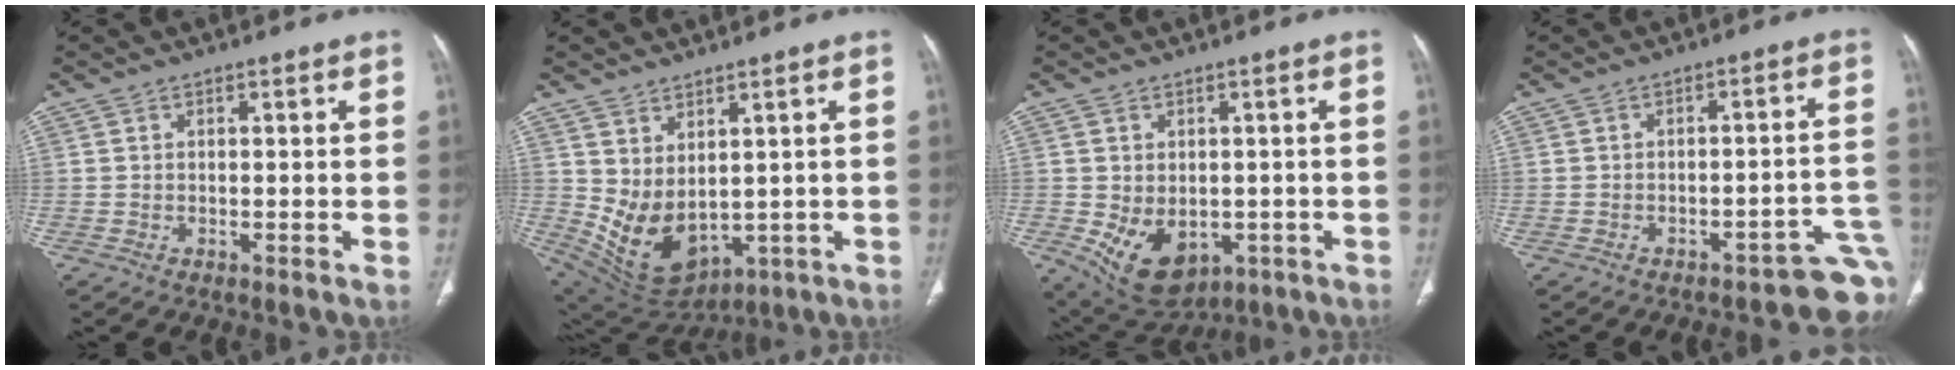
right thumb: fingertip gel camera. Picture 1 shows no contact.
{"total": 10.8, "force": [1.5, 6.9, 8.2], "torque": [-0.129, -0.025, 0.068]}
{"total": 10.8, "force": [-2.9, 7.6, 7.0], "torque": [-0.096, -0.003, -0.019]}
{"total": 10.3, "force": [-6.8, 3.7, 6.8], "torque": [-0.033, 0.064, -0.079]}